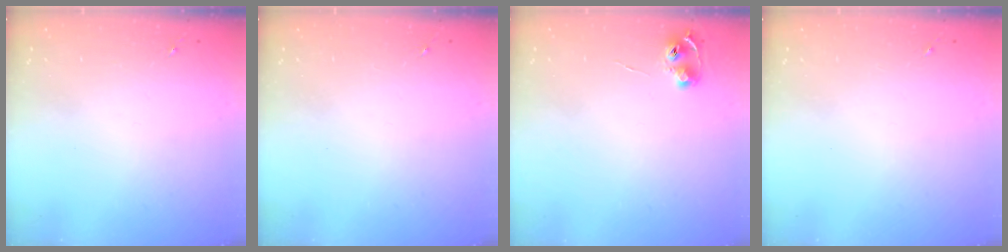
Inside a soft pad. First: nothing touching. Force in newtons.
{"total": 0.0}
{"total": 6.4, "press": 6.4, "slide": 0.7}
{"total": 0.0}